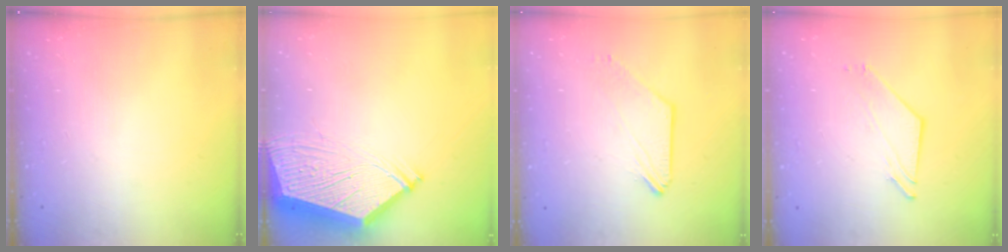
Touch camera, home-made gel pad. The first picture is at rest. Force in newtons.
{"total": 11.7, "press": 11.6, "slide": 1.5}
{"total": 0.8, "press": 0.7, "slide": 0.3}
{"total": 3.1, "press": 3.1, "slide": 0.2}